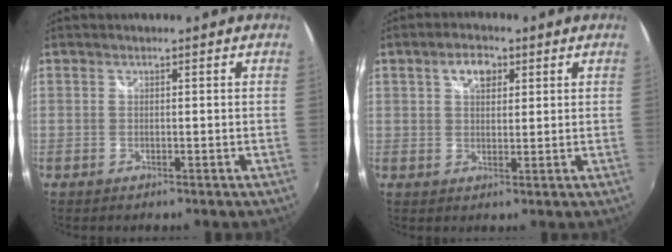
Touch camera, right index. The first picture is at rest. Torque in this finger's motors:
{"motor_torque": [0.02, 0.00, 0.16, 0.04]}